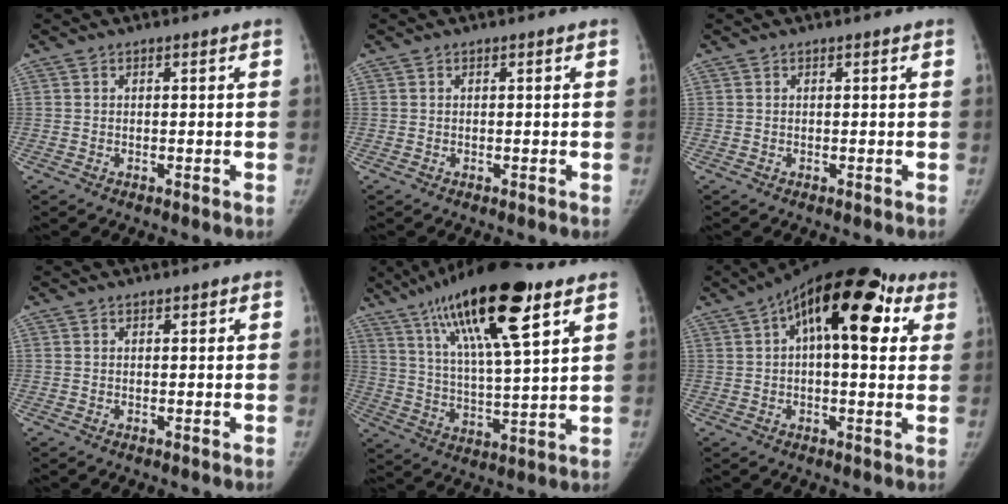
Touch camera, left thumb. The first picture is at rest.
{"total": 0.0}
{"total": 0.0}
{"total": 0.5, "force": [0.2, 0.4, 0.3], "torque": [0.004, 0.000, 0.002]}
{"total": 22.3, "force": [12.1, 5.2, 18.0], "torque": [-0.302, -0.026, 0.213]}
{"total": 20.4, "force": [7.0, 9.5, 16.7], "torque": [-0.232, 0.032, 0.096]}